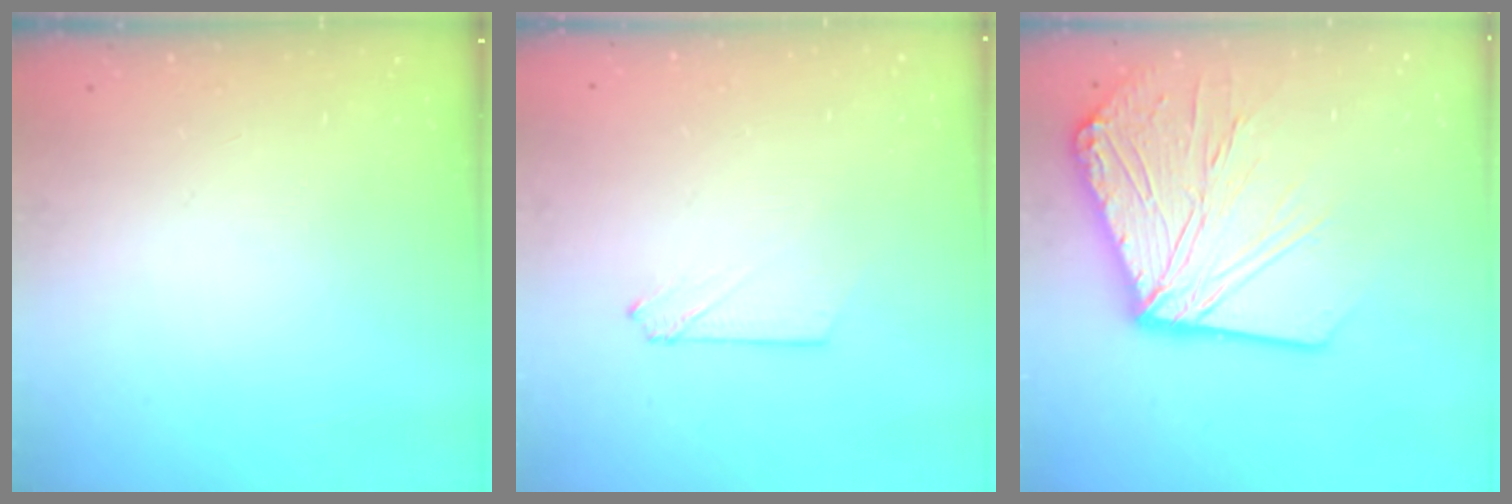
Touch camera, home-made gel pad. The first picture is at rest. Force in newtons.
{"total": 2.2, "press": 2.2, "slide": 0.2}
{"total": 21.6, "press": 21.4, "slide": 2.7}